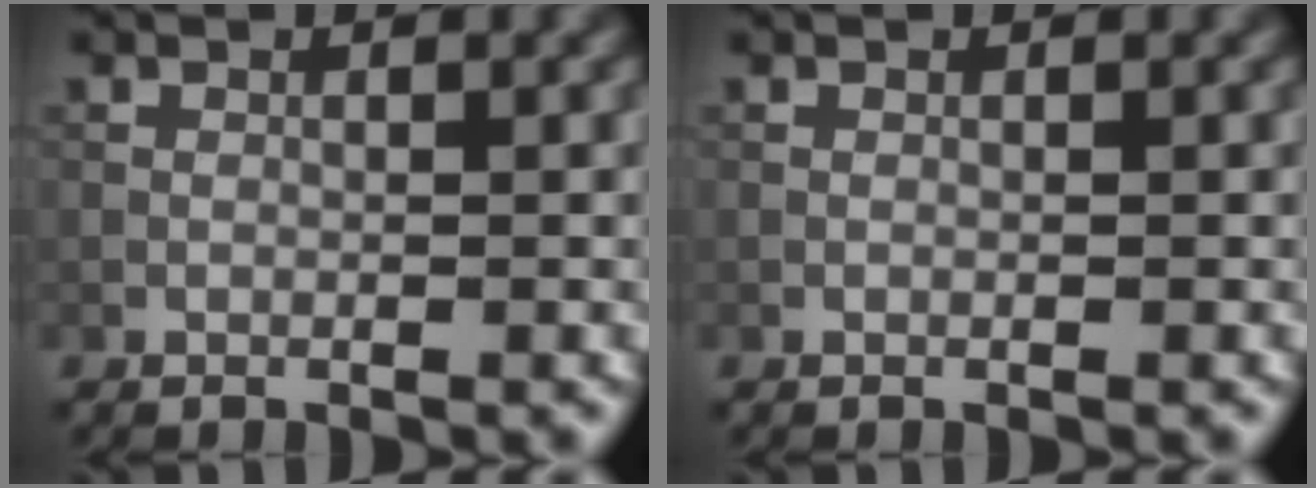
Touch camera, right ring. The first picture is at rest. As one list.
[{"total": 0.0}]